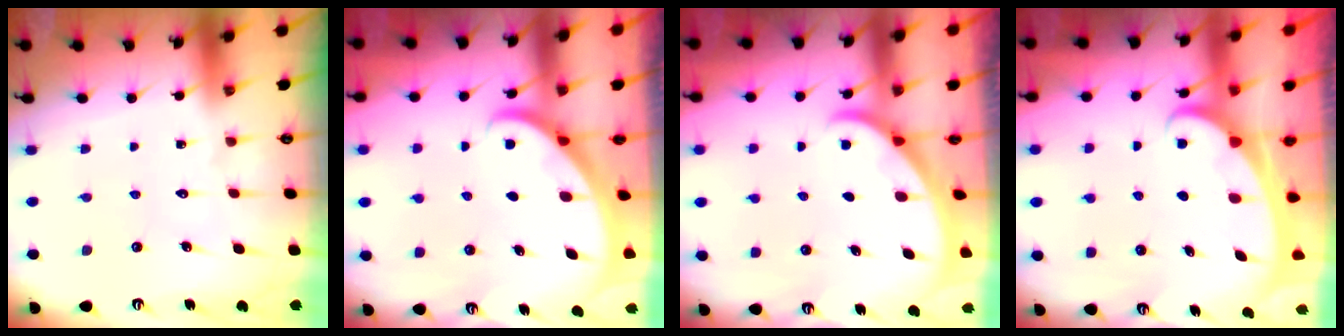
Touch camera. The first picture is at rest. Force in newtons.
{"total": 2.7, "press": 2.7, "slide": 0.2}
{"total": 1.9, "press": 1.9, "slide": 0.1}
{"total": 2.0, "press": 2.0, "slide": 0.3}